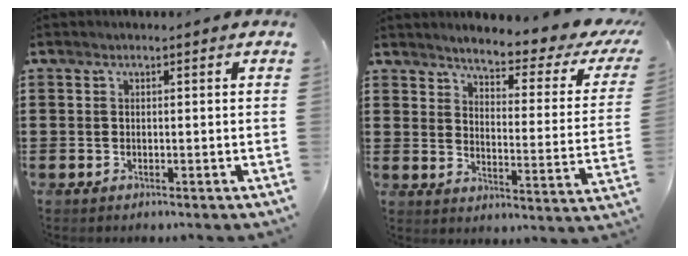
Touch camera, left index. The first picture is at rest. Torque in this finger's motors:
{"motor_torque": [2.14, 0.00, 0.55, 0.09]}